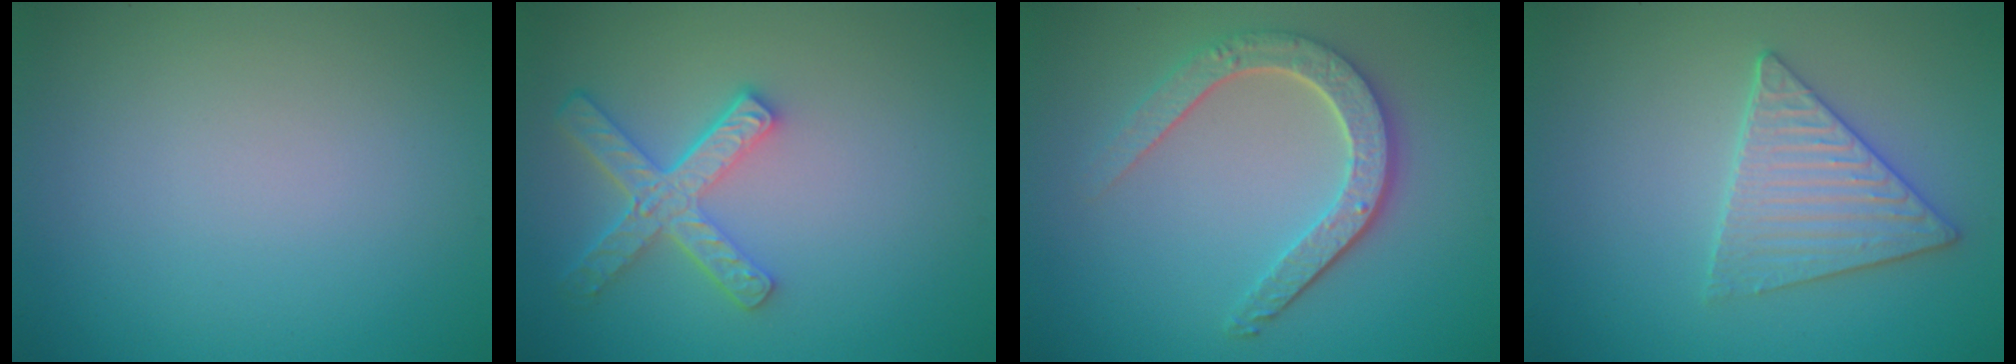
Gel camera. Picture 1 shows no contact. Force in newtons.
{"total": 4.5, "press": 3.5, "slide": 2.8}
{"total": 4.7, "press": 3.7, "slide": 2.9}
{"total": 3.5, "press": 3.4, "slide": 0.9}